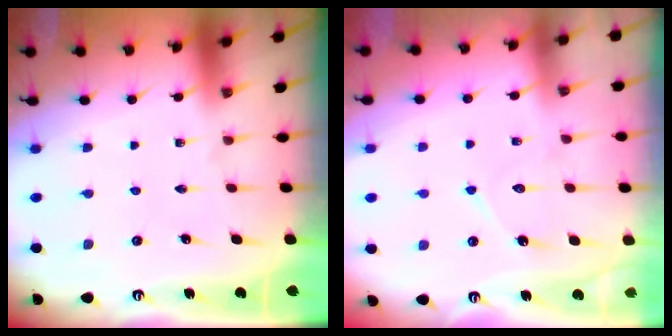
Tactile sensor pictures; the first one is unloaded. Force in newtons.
{"total": 8.1, "press": 8.1, "slide": 0.7}